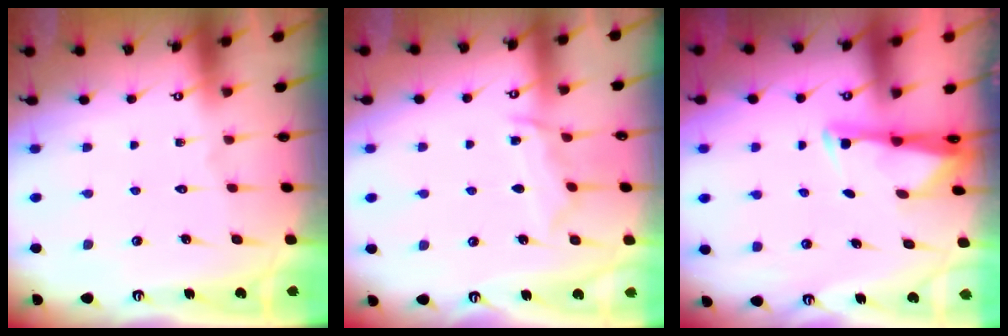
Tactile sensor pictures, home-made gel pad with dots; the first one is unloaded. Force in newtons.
{"total": 7.8, "press": 7.7, "slide": 0.9}
{"total": 2.8, "press": 2.7, "slide": 0.4}